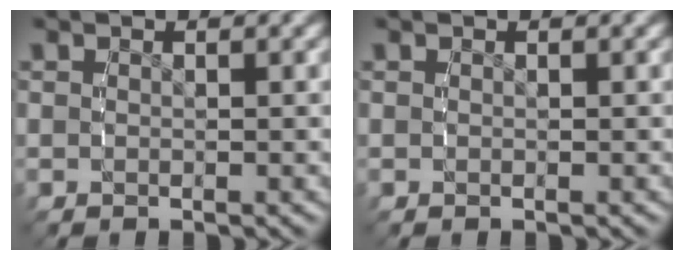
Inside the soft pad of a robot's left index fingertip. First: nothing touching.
{"total": 0.0}